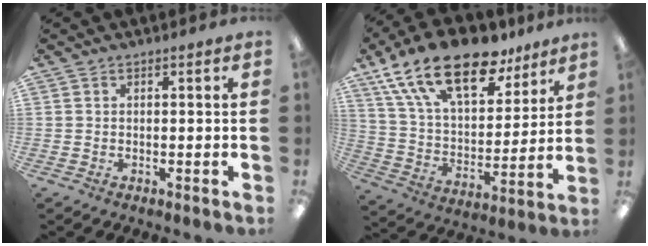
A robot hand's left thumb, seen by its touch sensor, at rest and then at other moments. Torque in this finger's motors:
{"motor_torque": [0.55, 0.60, 1.57, -1.20, 0.35]}